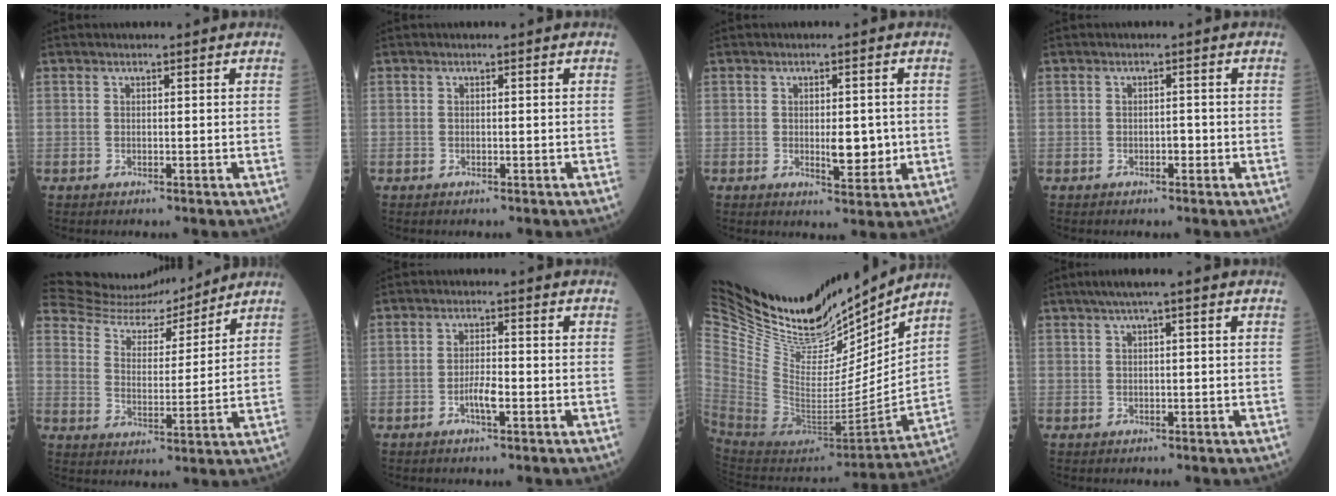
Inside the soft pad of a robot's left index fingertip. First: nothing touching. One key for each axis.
{"total": 0.0}
{"total": 4.3, "fx": -0.4, "fy": 1.7, "fz": 3.9, "tx": -0.054, "ty": -0.008, "tz": -0.002}
{"total": 1.0, "fx": -0.6, "fy": 0.5, "fz": 0.7, "tx": -0.003, "ty": 0.000, "tz": -0.014}
{"total": 11.4, "fx": 11.2, "fy": 1.7, "fz": 0.8, "tx": -0.022, "ty": 0.000, "tz": 0.193}
{"total": 2.8, "fx": -1.5, "fy": 0.4, "fz": 2.4, "tx": -0.043, "ty": -0.002, "tz": -0.029}
{"total": 32.2, "fx": 27.9, "fy": 9.3, "fz": 13.2, "tx": -0.286, "ty": -0.040, "tz": 0.465}
{"total": 3.4, "fx": 1.8, "fy": -0.1, "fz": 2.9, "tx": -0.051, "ty": 0.017, "tz": 0.031}